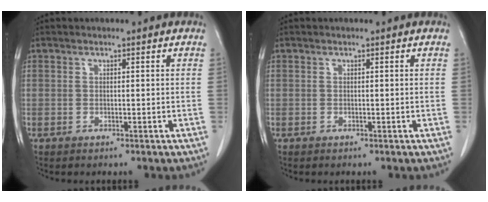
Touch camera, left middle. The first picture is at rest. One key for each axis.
{"total": 0.0}